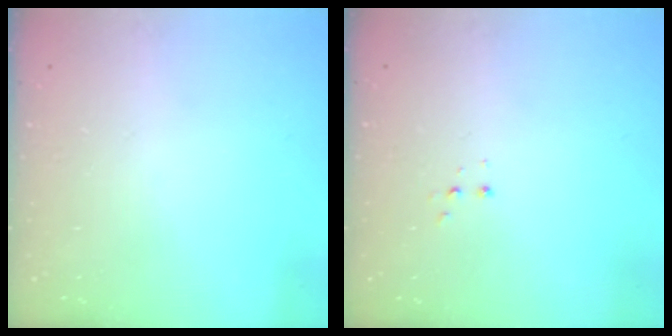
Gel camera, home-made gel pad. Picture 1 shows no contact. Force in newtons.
{"total": 2.8, "press": 2.7, "slide": 0.5}